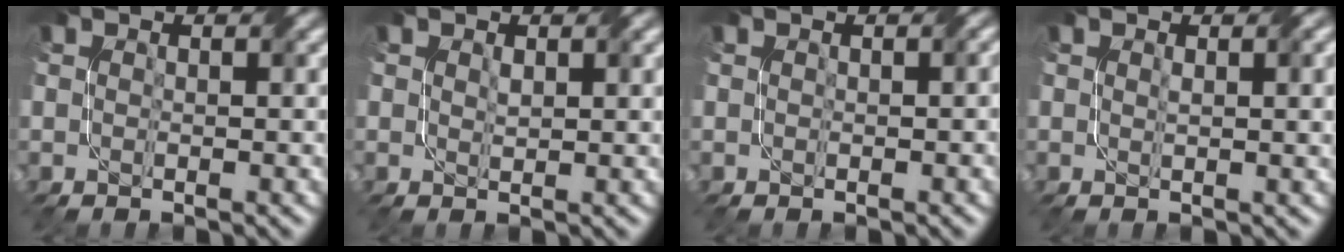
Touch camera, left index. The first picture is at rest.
{"total": 1.2, "force": [0.5, 0.7, 0.9], "torque": [-0.016, -0.005, 0.015]}
{"total": 0.5, "force": [0.2, 0.1, 0.5], "torque": [-0.006, 0.003, 0.003]}
{"total": 2.5, "force": [0.8, 0.8, 2.3], "torque": [-0.029, 0.003, 0.015]}